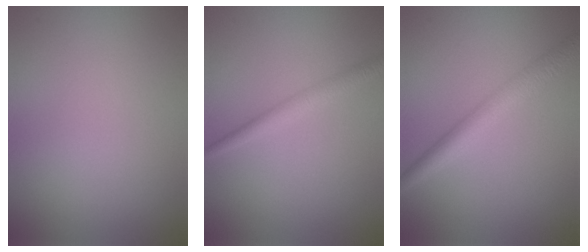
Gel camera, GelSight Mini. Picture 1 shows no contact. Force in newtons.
{"total": 2.1, "press": 2.1, "slide": 0.0}
{"total": 4.1, "press": 4.1, "slide": 0.0}